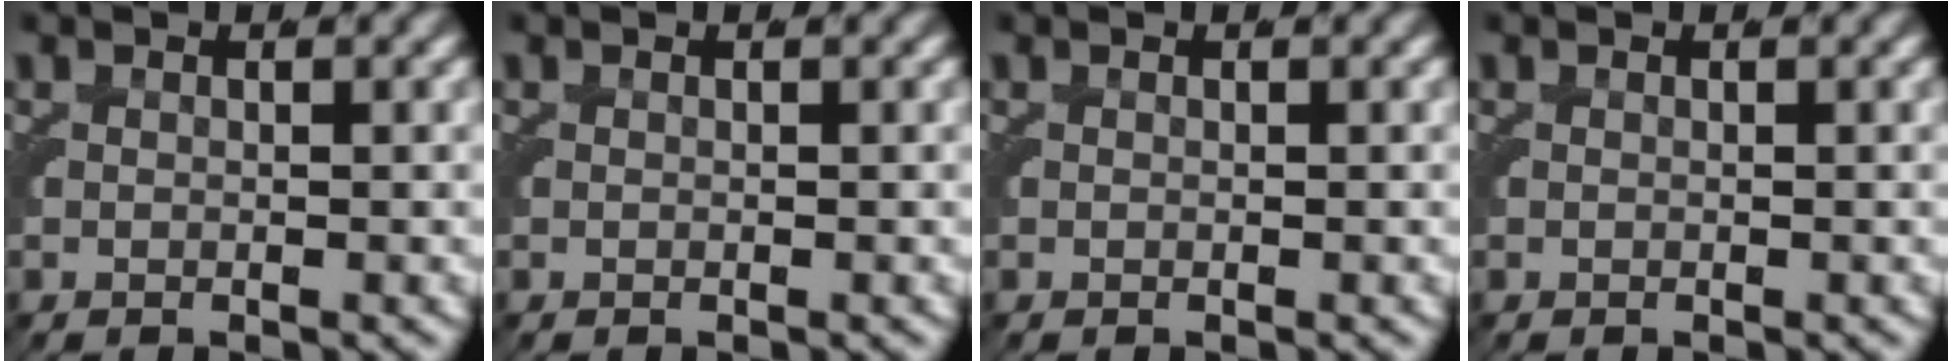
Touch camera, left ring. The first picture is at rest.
{"total": 0.0}
{"total": 0.0}
{"total": 0.0}